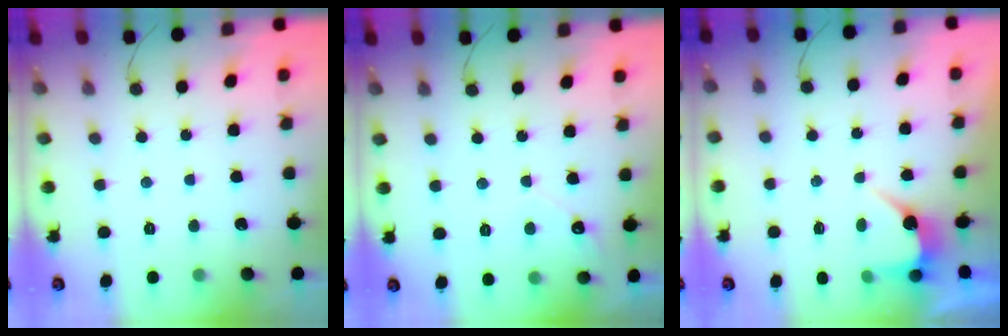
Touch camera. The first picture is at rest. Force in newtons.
{"total": 2.8, "press": 2.8, "slide": 0.2}
{"total": 4.7, "press": 4.7, "slide": 0.2}